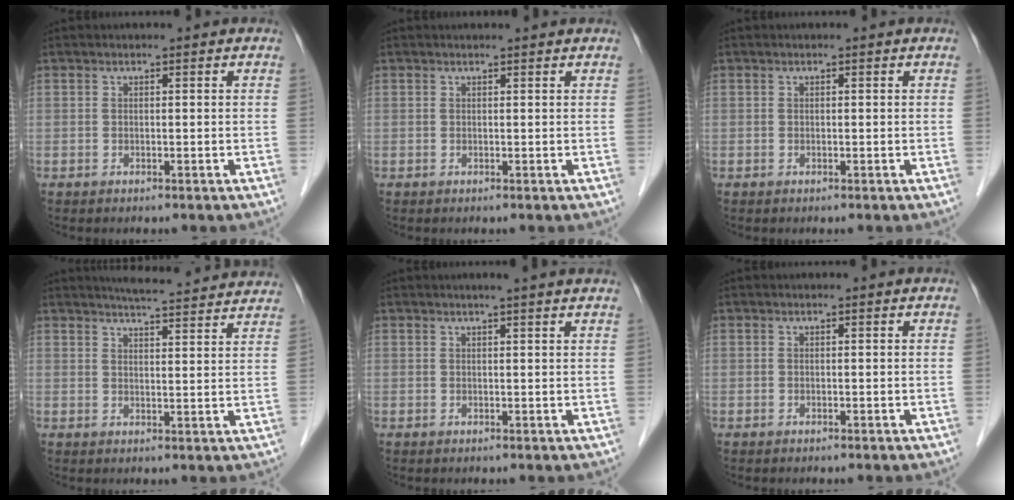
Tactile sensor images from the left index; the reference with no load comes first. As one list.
[{"total": 1.9, "force": [1.8, -0.1, 0.4], "torque": [-0.007, 0.008, 0.022]}, {"total": 0.0}, {"total": 13.4, "force": [12.8, 0.6, 4.1], "torque": [-0.057, 0.000, 0.150]}, {"total": 3.9, "force": [3.3, -0.5, 2.1], "torque": [-0.026, 0.015, 0.037]}, {"total": 0.0}]